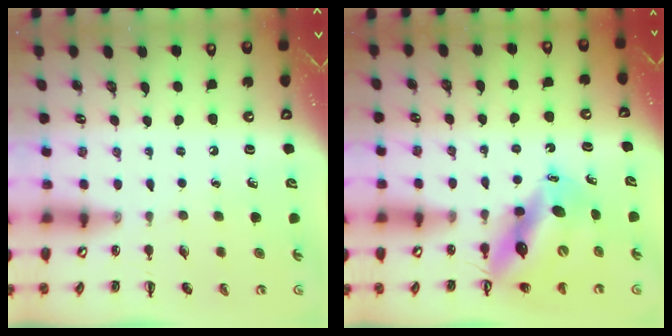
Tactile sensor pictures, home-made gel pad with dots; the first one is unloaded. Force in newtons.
{"total": 12.8, "press": 12.3, "slide": 3.8}